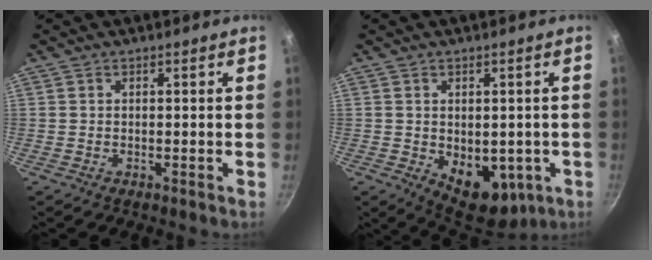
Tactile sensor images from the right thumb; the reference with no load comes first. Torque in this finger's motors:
{"motor_torque": [-0.55, 0.93, 0.76, 0.18, 0.05]}